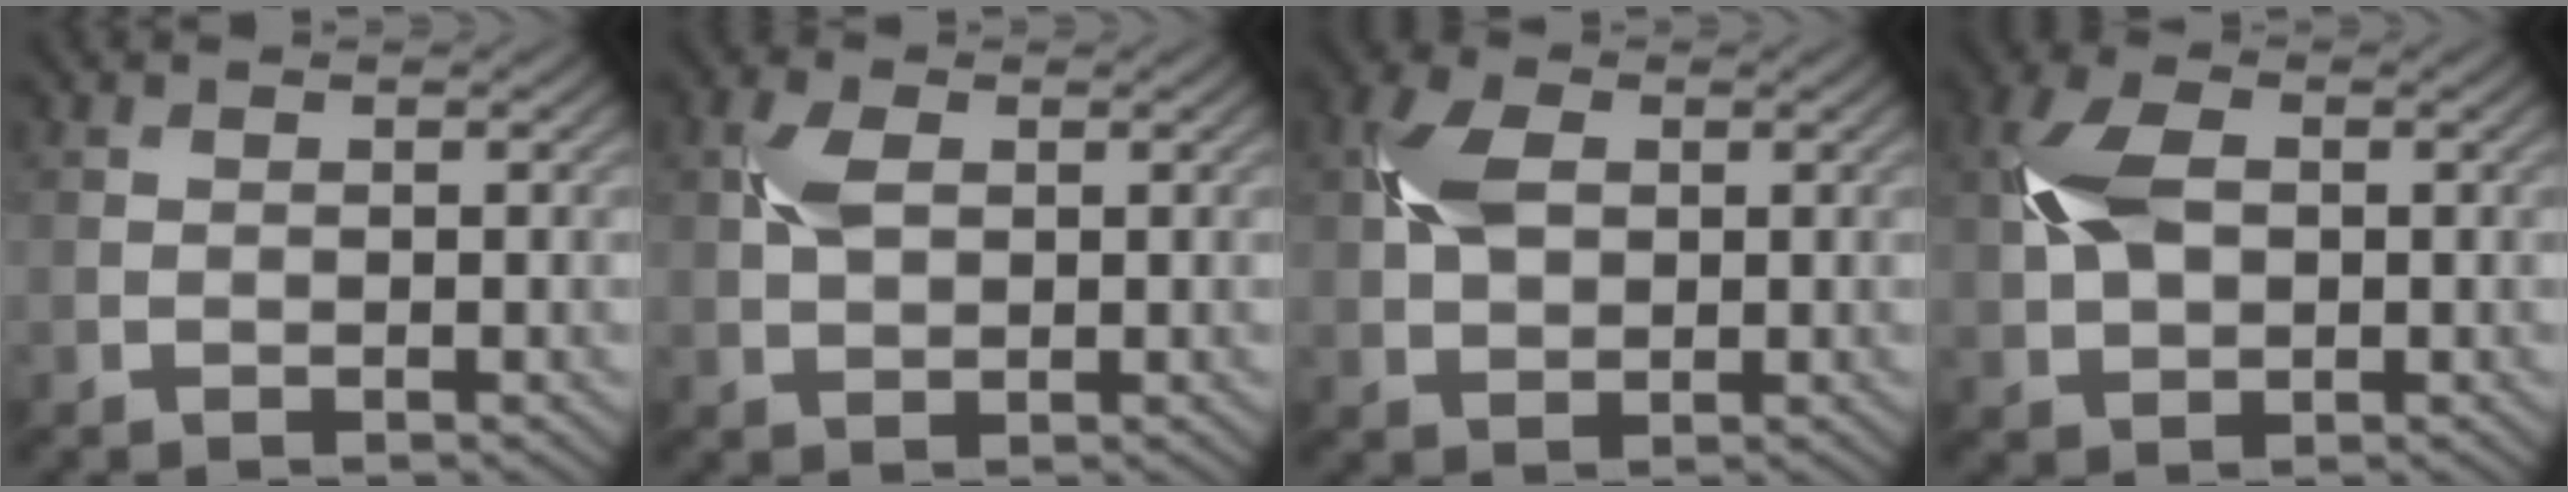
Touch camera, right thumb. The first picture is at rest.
{"total": 3.4, "force": [0.9, 2.2, 2.5], "torque": [-0.063, 0.006, 0.015]}
{"total": 5.2, "force": [1.1, 3.5, 3.7], "torque": [-0.090, 0.009, 0.016]}
{"total": 6.3, "force": [1.0, 3.9, 4.8], "torque": [-0.111, 0.013, 0.012]}